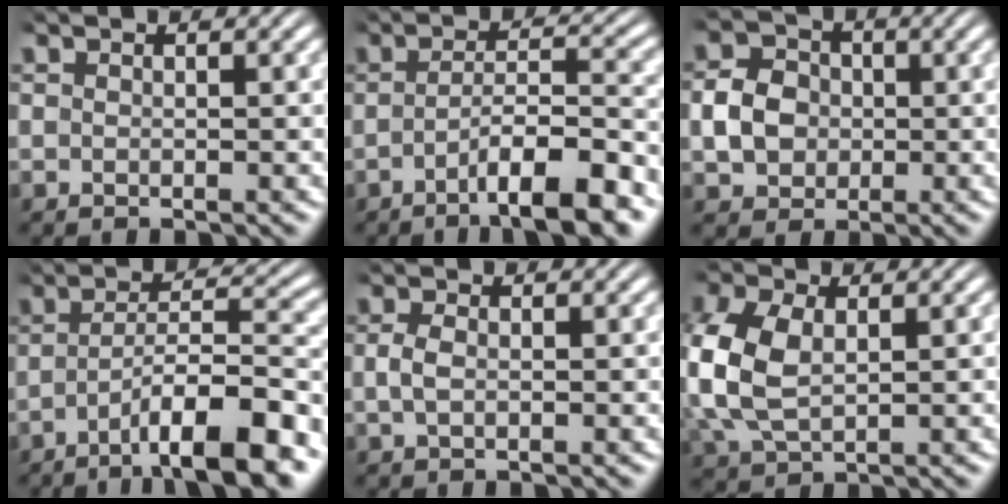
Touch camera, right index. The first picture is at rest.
{"total": 6.8, "force": [-4.0, 1.3, 5.3], "torque": [-0.074, 0.000, -0.061]}
{"total": 4.2, "force": [-0.3, 3.5, 2.2], "torque": [-0.035, -0.003, -0.003]}
{"total": 7.8, "force": [-3.9, 1.6, 6.6], "torque": [-0.095, 0.003, -0.058]}
{"total": 1.2, "force": [-0.2, 0.5, 1.1], "torque": [-0.030, -0.003, -0.002]}
{"total": 6.9, "force": [0.3, 5.2, 4.5], "torque": [-0.139, -0.020, 0.022]}